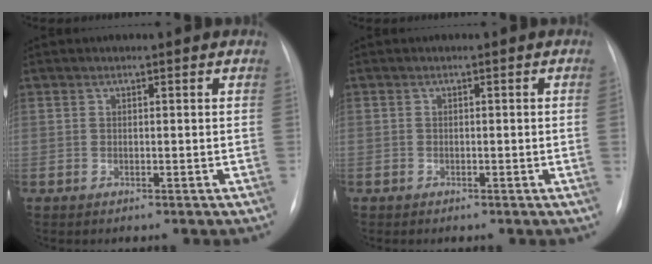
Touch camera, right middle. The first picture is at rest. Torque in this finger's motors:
{"motor_torque": [1.47, -0.67, 0.60, -0.21]}